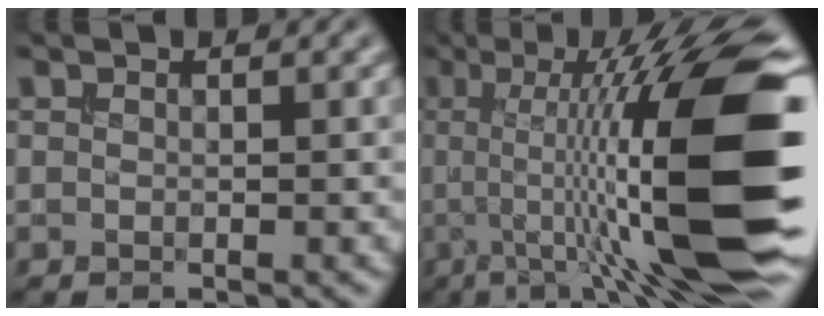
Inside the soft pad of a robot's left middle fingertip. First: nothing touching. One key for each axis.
{"total": 16.3, "fx": -0.6, "fy": 3.5, "fz": 15.9, "tx": -0.223, "ty": 0.021, "tz": -0.015}